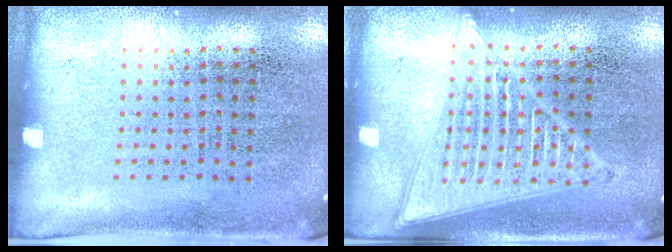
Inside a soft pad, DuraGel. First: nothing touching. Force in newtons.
{"total": 2.9, "press": 2.9, "slide": 0.3}